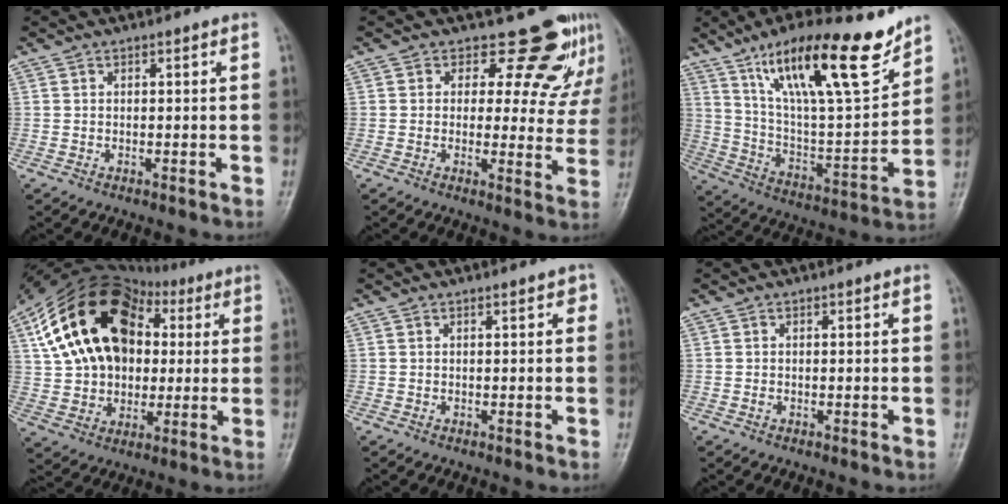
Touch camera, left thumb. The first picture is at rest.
{"total": 11.1, "force": [8.7, 5.8, 3.6], "torque": [0.006, -0.056, 0.091]}
{"total": 22.8, "force": [14.9, 5.8, 16.3], "torque": [-0.239, -0.065, 0.258]}
{"total": 22.6, "force": [5.3, 16.4, 14.6], "torque": [-0.243, 0.026, 0.094]}
{"total": 0.9, "force": [0.5, 0.6, 0.6], "torque": [0.001, 0.001, 0.002]}
{"total": 0.5, "force": [-0.1, 0.4, 0.3], "torque": [-0.002, 0.001, -0.002]}